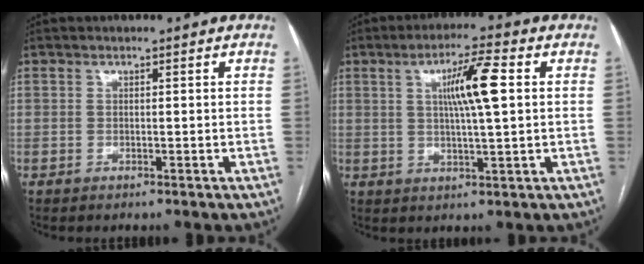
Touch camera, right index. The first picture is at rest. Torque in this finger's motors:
{"motor_torque": [0.93, 0.39, 0.26, 0.13]}